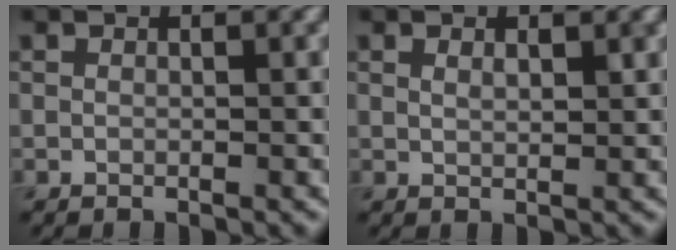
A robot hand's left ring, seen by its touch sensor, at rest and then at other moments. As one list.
[{"total": 1.4, "force": [0.8, 0.5, 1.1], "torque": [-0.019, -0.003, 0.015]}]